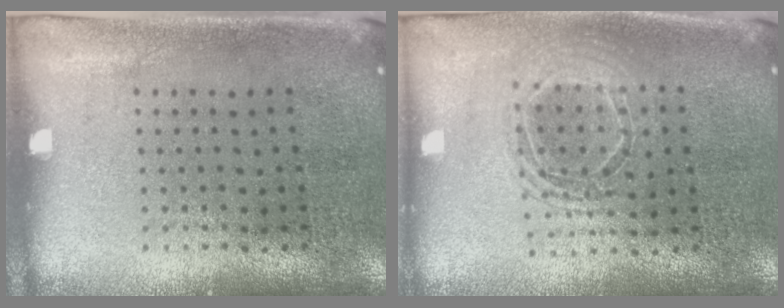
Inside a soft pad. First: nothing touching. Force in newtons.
{"total": 1.7, "press": 1.4, "slide": 0.9}